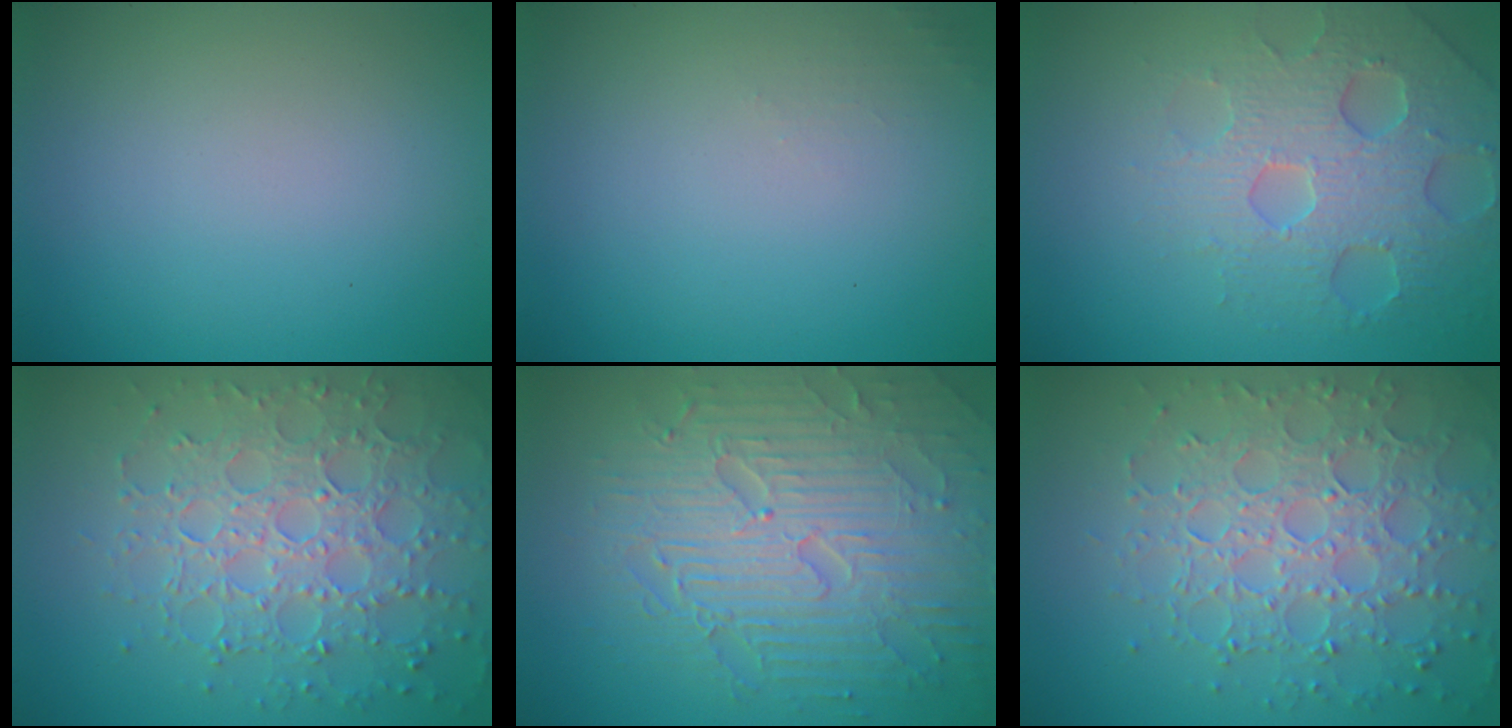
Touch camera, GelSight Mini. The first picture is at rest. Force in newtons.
{"total": 0.7, "press": 0.6, "slide": 0.1}
{"total": 4.7, "press": 4.6, "slide": 1.0}
{"total": 7.0, "press": 5.5, "slide": 4.4}
{"total": 8.9, "press": 6.3, "slide": 6.3}
{"total": 7.0, "press": 5.5, "slide": 4.4}